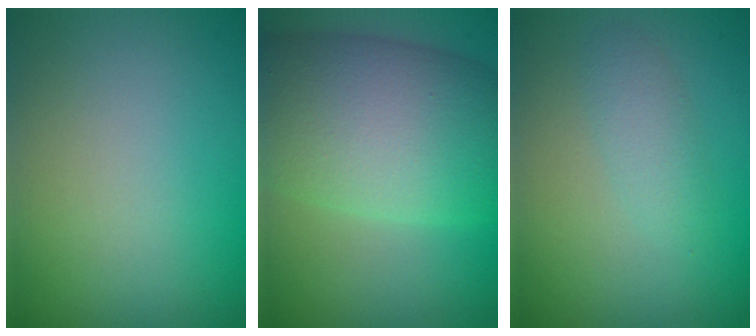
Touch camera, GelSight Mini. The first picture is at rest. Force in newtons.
{"total": 11.3, "press": 11.3, "slide": 0.5}
{"total": 1.7, "press": 1.7, "slide": 0.0}